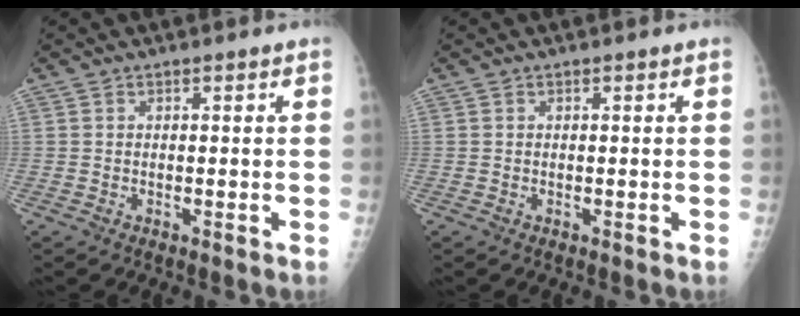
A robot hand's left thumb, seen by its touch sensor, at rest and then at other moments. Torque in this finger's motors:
{"motor_torque": [-0.21, -0.03, -0.17, -0.05, -0.02]}